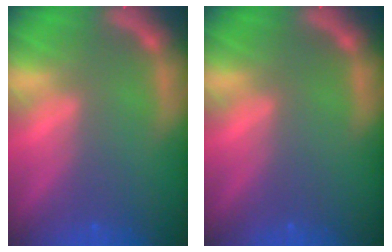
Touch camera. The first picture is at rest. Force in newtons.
{"total": 0.0}